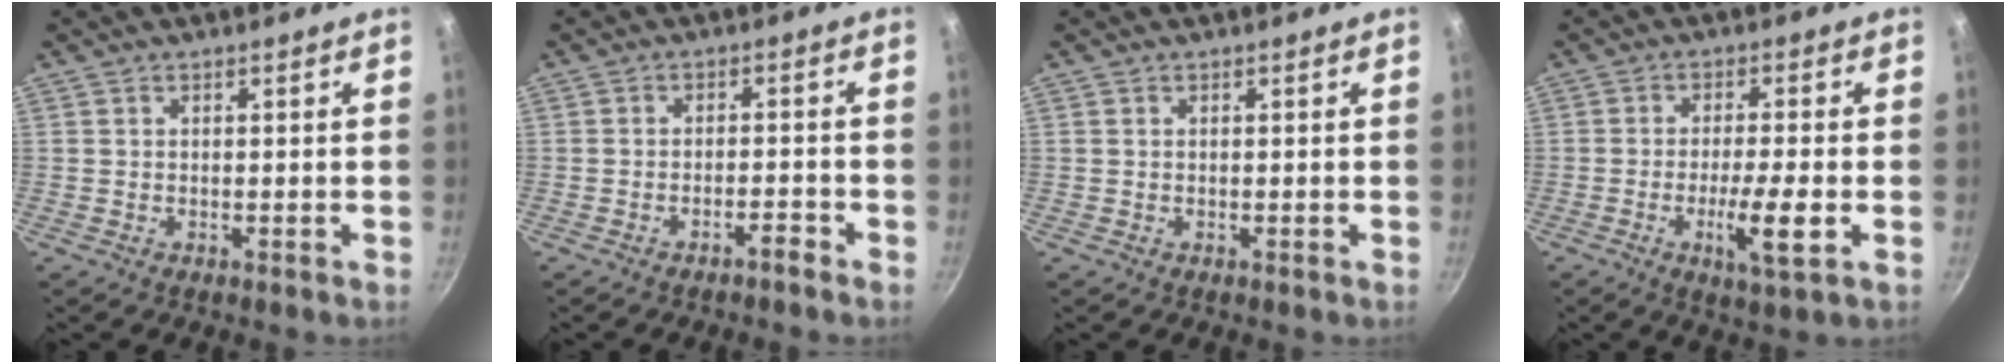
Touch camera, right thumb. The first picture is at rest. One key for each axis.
{"total": 2.4, "fx": -2.0, "fy": 0.4, "fz": 1.3, "tx": -0.022, "ty": 0.021, "tz": -0.027}
{"total": 0.0}
{"total": 8.0, "fx": -2.3, "fy": 1.2, "fz": 7.6, "tx": -0.131, "ty": 0.004, "tz": -0.039}